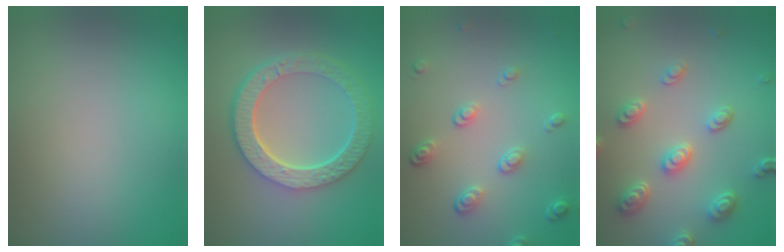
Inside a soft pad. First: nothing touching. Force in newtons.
{"total": 6.7, "press": 4.8, "slide": 4.6}
{"total": 2.6, "press": 1.7, "slide": 2.0}
{"total": 4.6, "press": 3.7, "slide": 2.7}